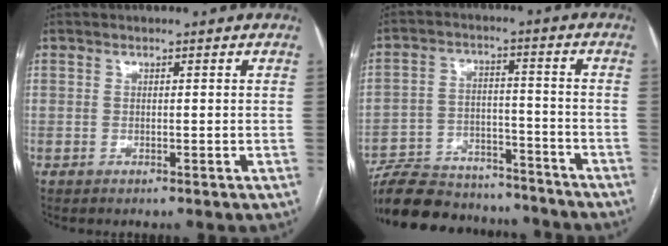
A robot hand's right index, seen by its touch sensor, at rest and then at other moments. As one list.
[{"total": 18.7, "force": [-16.9, 5.8, 5.5], "torque": [-0.127, 0.009, -0.254]}]